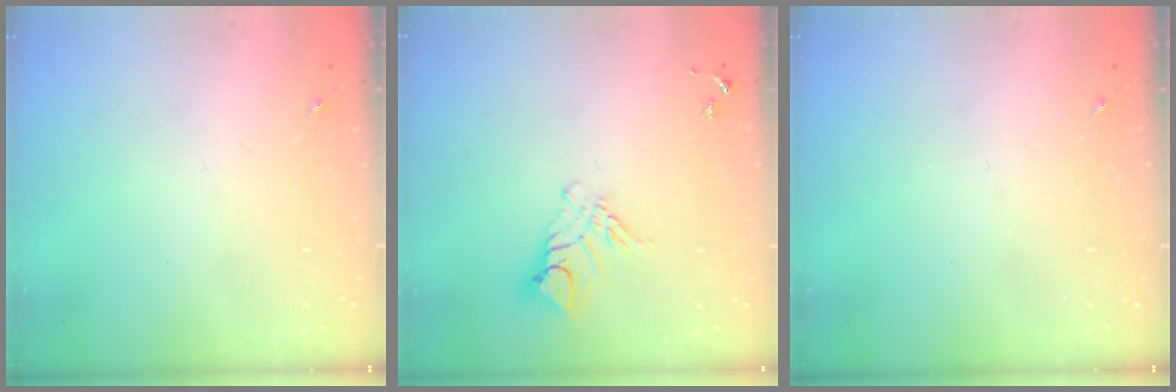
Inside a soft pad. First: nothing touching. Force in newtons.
{"total": 9.4, "press": 9.4, "slide": 0.9}
{"total": 0.0}